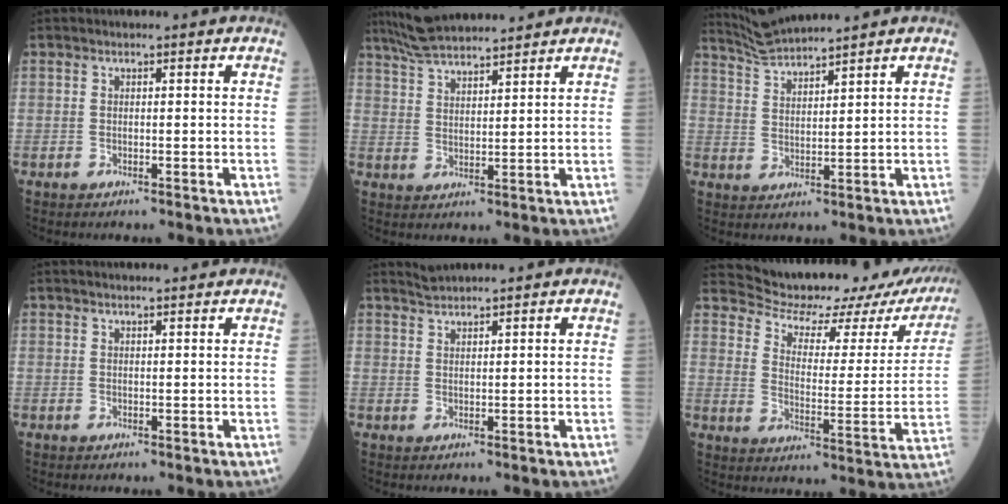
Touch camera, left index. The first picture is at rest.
{"total": 9.4, "force": [8.6, 0.9, 3.5], "torque": [-0.069, 0.026, 0.155]}
{"total": 5.1, "force": [4.9, -1.4, 0.5], "torque": [-0.027, 0.002, 0.106]}
{"total": 4.2, "force": [3.9, 0.4, 1.5], "torque": [-0.014, 0.023, 0.045]}
{"total": 1.7, "force": [1.6, -0.5, -0.1], "torque": [-0.001, 0.008, 0.043]}
{"total": 20.7, "force": [19.7, 4.4, 4.7], "torque": [-0.054, -0.067, 0.237]}